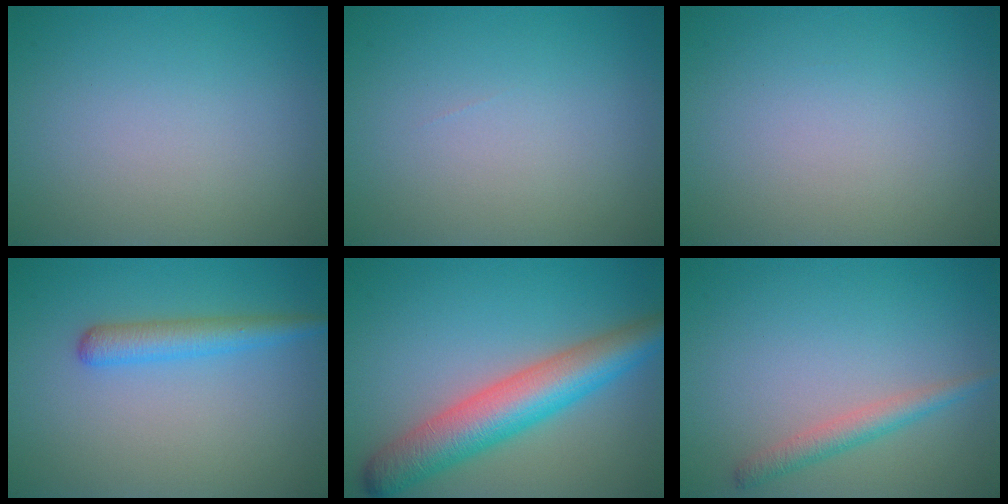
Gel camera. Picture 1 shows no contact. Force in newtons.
{"total": 0.0}
{"total": 0.0}
{"total": 2.8, "press": 2.8, "slide": 0.1}
{"total": 7.6, "press": 7.6, "slide": 0.3}
{"total": 2.2, "press": 2.2, "slide": 0.0}